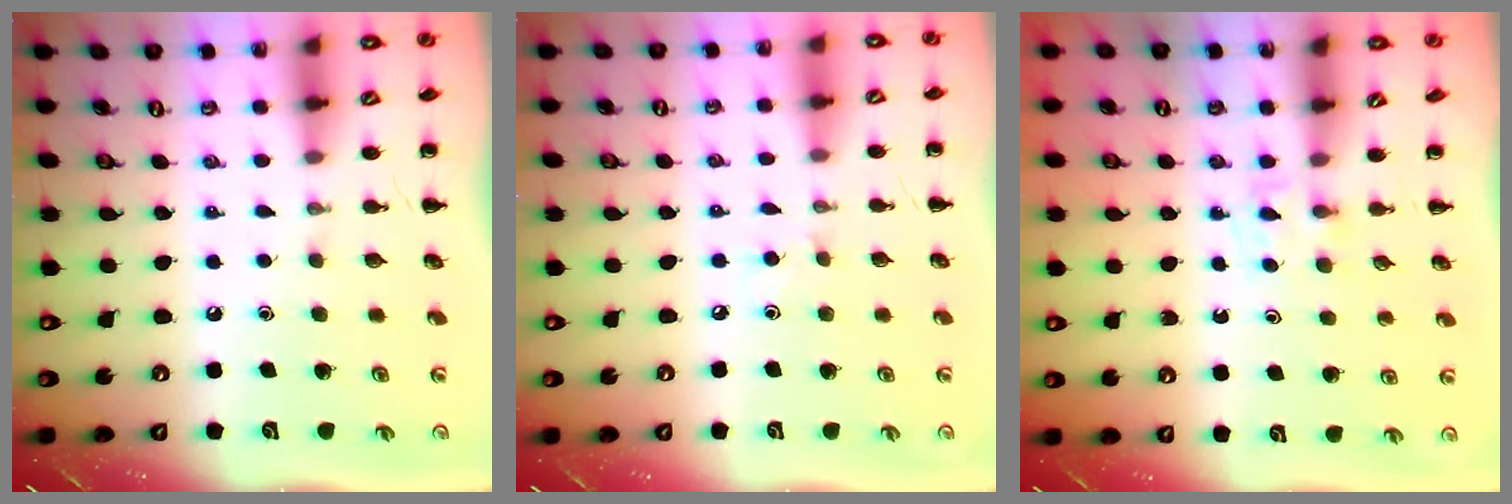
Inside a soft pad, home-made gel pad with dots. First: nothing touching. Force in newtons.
{"total": 3.8, "press": 3.6, "slide": 1.2}
{"total": 2.8, "press": 2.5, "slide": 1.1}